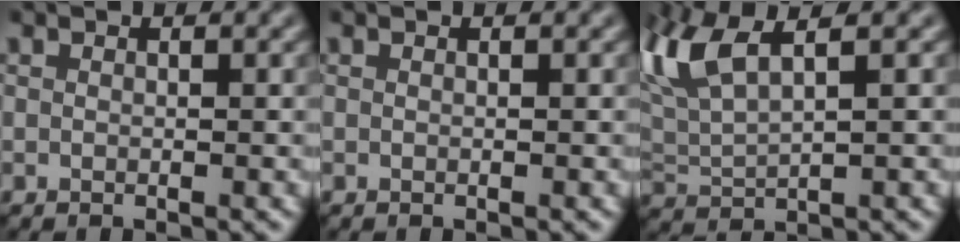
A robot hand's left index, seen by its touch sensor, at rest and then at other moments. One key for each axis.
{"total": 0.0}
{"total": 6.4, "fx": 3.0, "fy": 2.2, "fz": 5.2, "tx": -0.128, "ty": 0.019, "tz": 0.058}